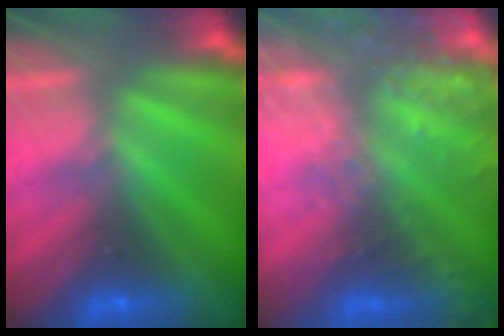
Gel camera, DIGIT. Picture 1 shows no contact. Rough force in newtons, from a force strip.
{"total": 8.2}